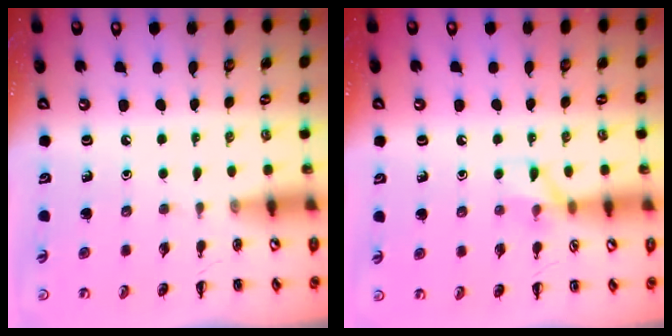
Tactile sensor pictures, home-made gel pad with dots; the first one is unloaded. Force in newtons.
{"total": 6.6, "press": 6.5, "slide": 0.9}